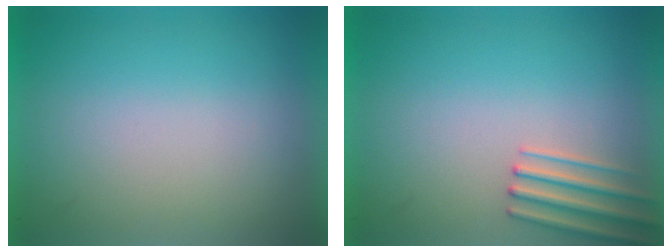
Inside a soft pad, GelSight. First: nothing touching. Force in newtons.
{"total": 2.5}